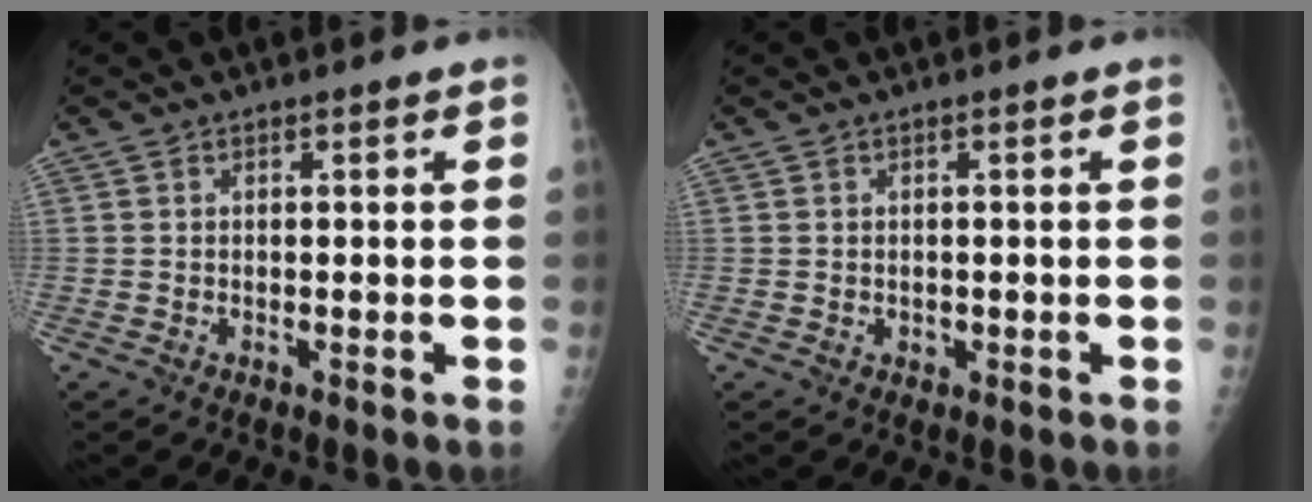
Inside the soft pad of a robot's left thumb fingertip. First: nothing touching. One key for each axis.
{"total": 1.0, "fx": -0.1, "fy": 0.9, "fz": 0.5, "tx": -0.005, "ty": 0.000, "tz": 0.002}